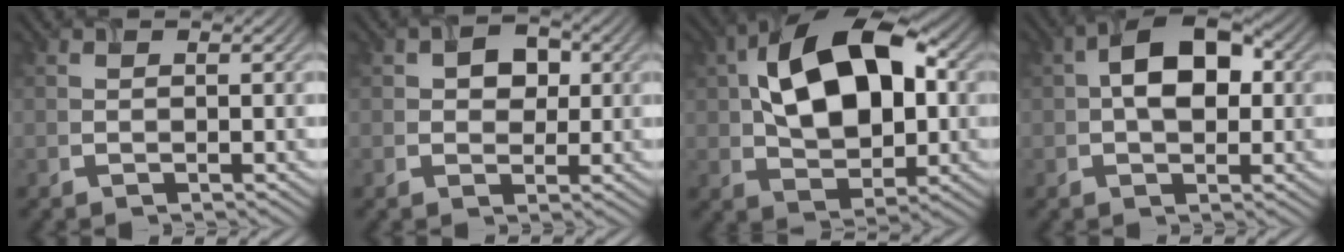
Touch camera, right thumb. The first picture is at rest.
{"total": 3.3, "force": [0.5, 2.6, 1.9], "torque": [-0.032, 0.005, 0.001]}
{"total": 14.6, "force": [2.7, 8.7, 11.4], "torque": [-0.200, 0.023, 0.039]}
{"total": 8.0, "force": [1.2, 4.8, 6.2], "torque": [-0.100, 0.013, 0.011]}